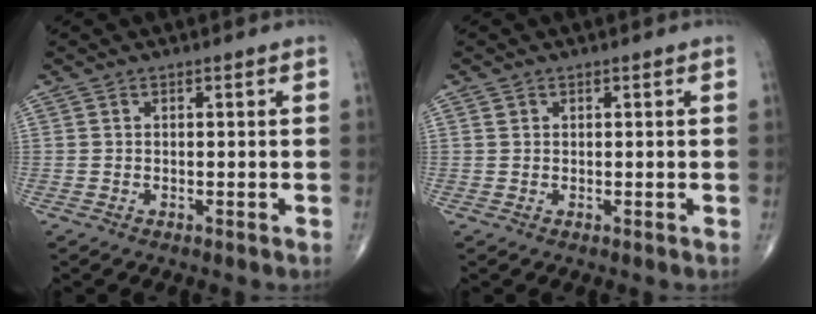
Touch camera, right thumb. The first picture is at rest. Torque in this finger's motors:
{"motor_torque": [-0.26, 0.20, -0.16, -0.03, 0.02]}